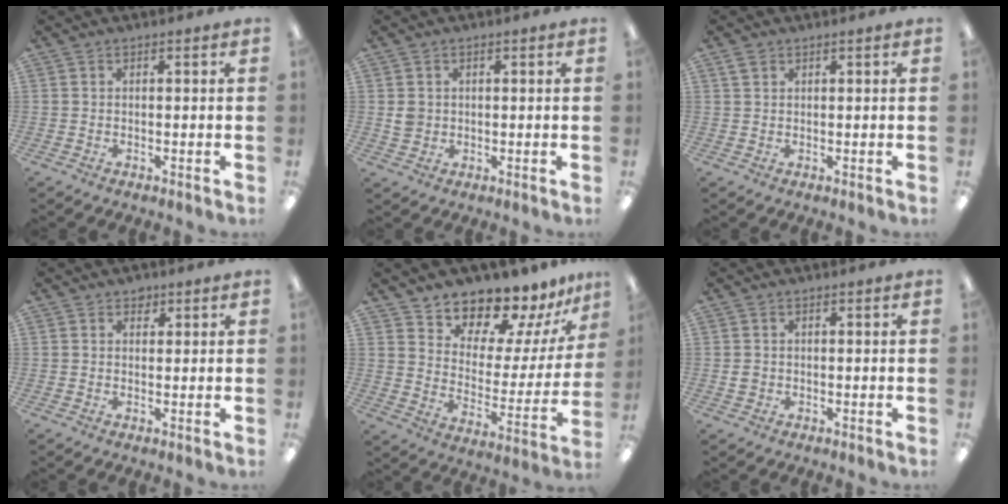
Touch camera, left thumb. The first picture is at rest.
{"total": 2.6, "force": [0.3, 2.5, 0.8], "torque": [-0.008, 0.002, 0.005]}
{"total": 1.5, "force": [1.1, 1.0, 0.5], "torque": [-0.013, 0.001, 0.020]}
{"total": 1.6, "force": [1.1, 1.1, 0.1], "torque": [0.003, -0.002, 0.018]}
{"total": 12.5, "force": [11.9, 3.6, 1.1], "torque": [-0.030, -0.121, 0.214]}
{"total": 1.2, "force": [-0.2, 1.2, 0.3], "torque": [-0.006, 0.003, -0.005]}